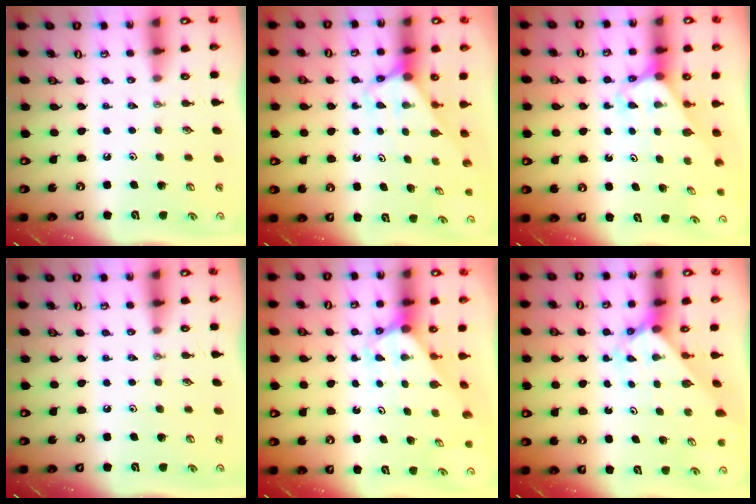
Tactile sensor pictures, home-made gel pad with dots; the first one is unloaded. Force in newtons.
{"total": 2.8, "press": 2.8, "slide": 0.1}
{"total": 2.7, "press": 2.7, "slide": 0.2}
{"total": 0.0}
{"total": 2.8, "press": 2.8, "slide": 0.2}
{"total": 2.3, "press": 2.3, "slide": 0.2}